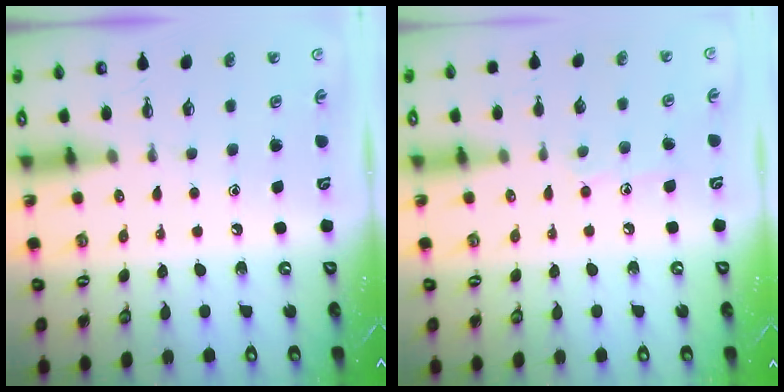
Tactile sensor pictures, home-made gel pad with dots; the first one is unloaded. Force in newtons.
{"total": 7.4, "press": 7.4, "slide": 0.7}